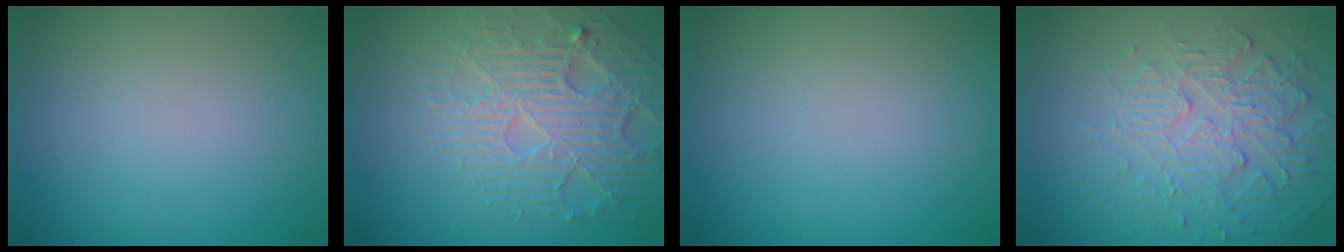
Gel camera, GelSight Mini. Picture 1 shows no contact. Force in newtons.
{"total": 5.8, "press": 4.6, "slide": 3.5}
{"total": 0.0}
{"total": 4.9, "press": 3.3, "slide": 3.6}